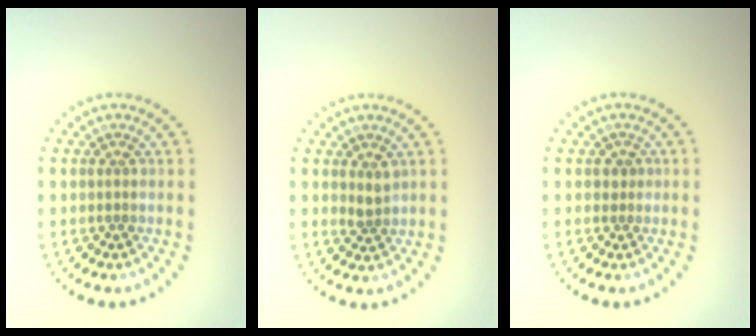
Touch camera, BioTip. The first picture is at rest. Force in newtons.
{"total": 1.4, "press": 1.2, "slide": 0.8}
{"total": 0.7, "press": 0.4, "slide": 0.5}